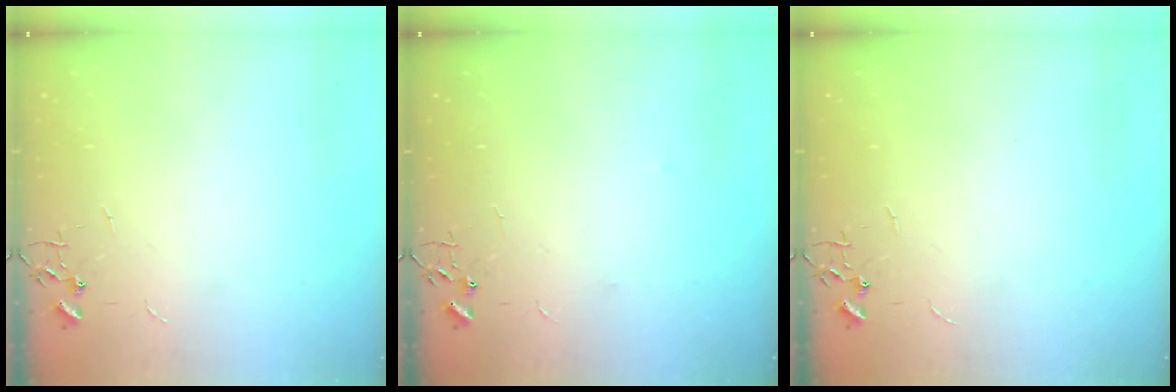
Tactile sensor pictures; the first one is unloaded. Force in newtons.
{"total": 2.5, "press": 2.1, "slide": 1.4}
{"total": 0.0}